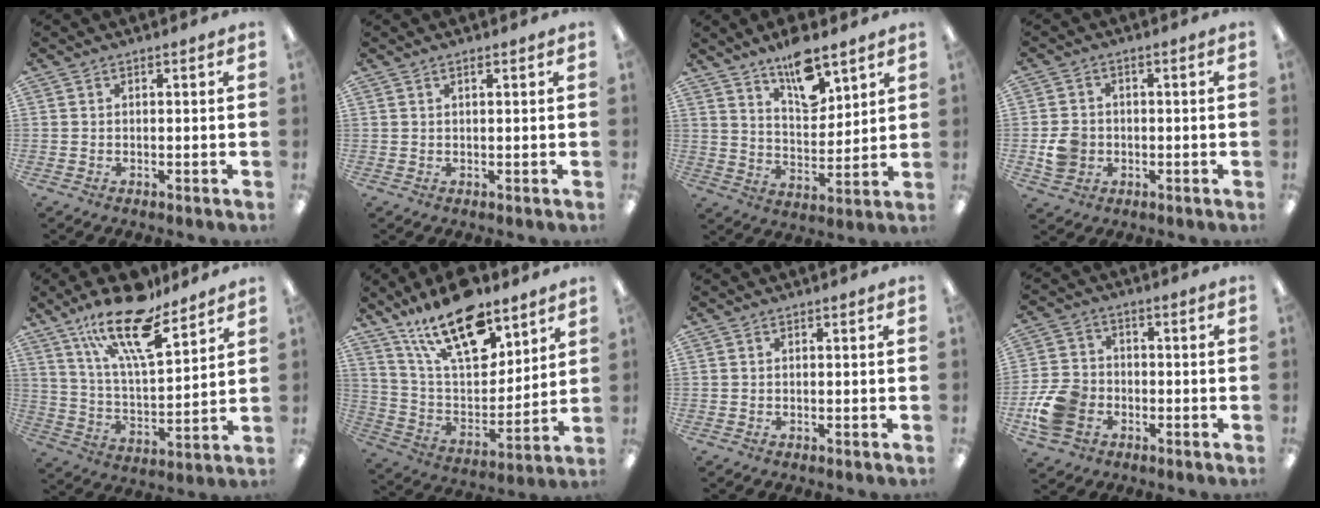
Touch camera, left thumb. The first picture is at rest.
{"total": 0.6, "force": [0.5, 0.1, 0.4], "torque": [-0.010, 0.001, 0.009]}
{"total": 12.4, "force": [9.2, 4.8, 6.8], "torque": [-0.100, -0.055, 0.161]}
{"total": 5.2, "force": [-1.2, 4.6, 2.1], "torque": [-0.034, 0.006, -0.020]}
{"total": 20.2, "force": [13.9, 6.7, 13.0], "torque": [-0.217, -0.079, 0.234]}
{"total": 21.0, "force": [14.2, 9.1, 12.6], "torque": [-0.232, -0.075, 0.248]}
{"total": 0.0}
{"total": 10.7, "force": [-3.8, 8.3, 5.6], "torque": [-0.115, 0.026, -0.067]}